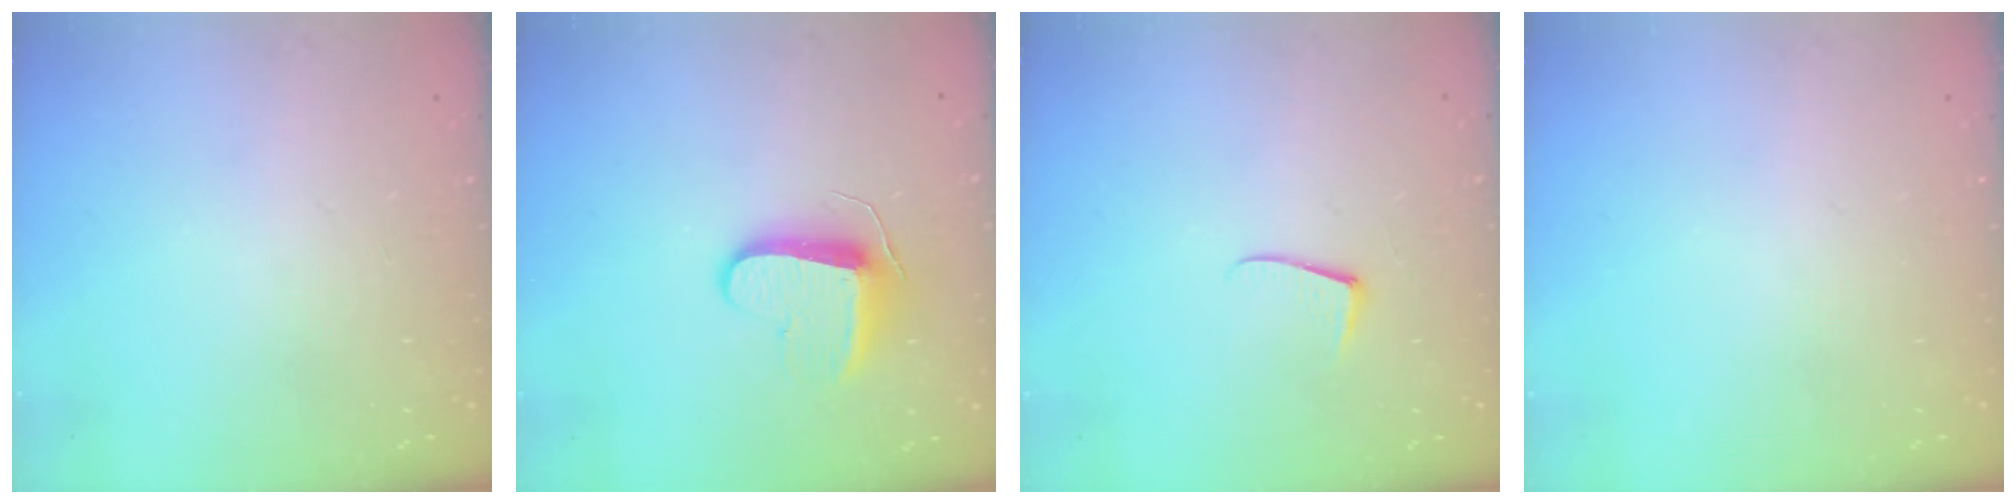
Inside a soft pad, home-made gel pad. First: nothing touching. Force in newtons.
{"total": 9.4, "press": 9.4, "slide": 0.2}
{"total": 4.7, "press": 4.6, "slide": 0.5}
{"total": 0.0}